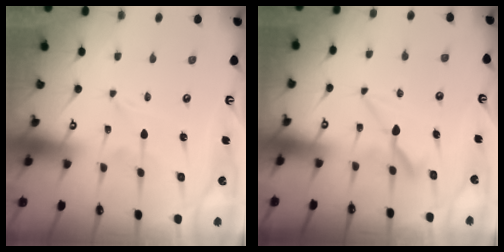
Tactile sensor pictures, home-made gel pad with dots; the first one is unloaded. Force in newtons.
{"total": 8.0, "press": 8.0, "slide": 0.5}